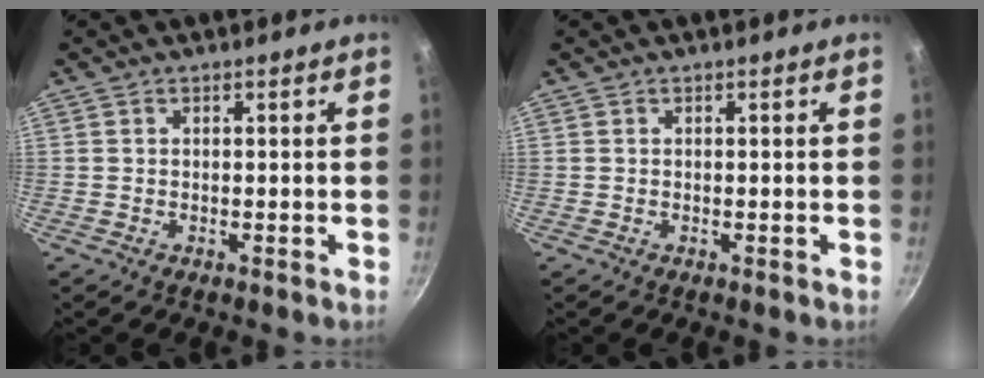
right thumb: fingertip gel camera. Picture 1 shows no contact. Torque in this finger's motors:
{"motor_torque": [0.00, 0.00, 0.00, 0.00, 0.00]}